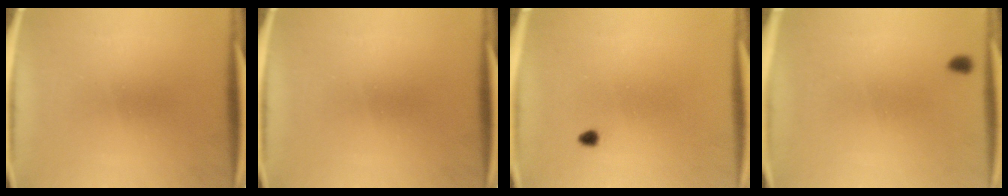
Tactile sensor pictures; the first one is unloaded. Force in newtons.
{"total": 0.0}
{"total": 1.0}
{"total": 0.7}